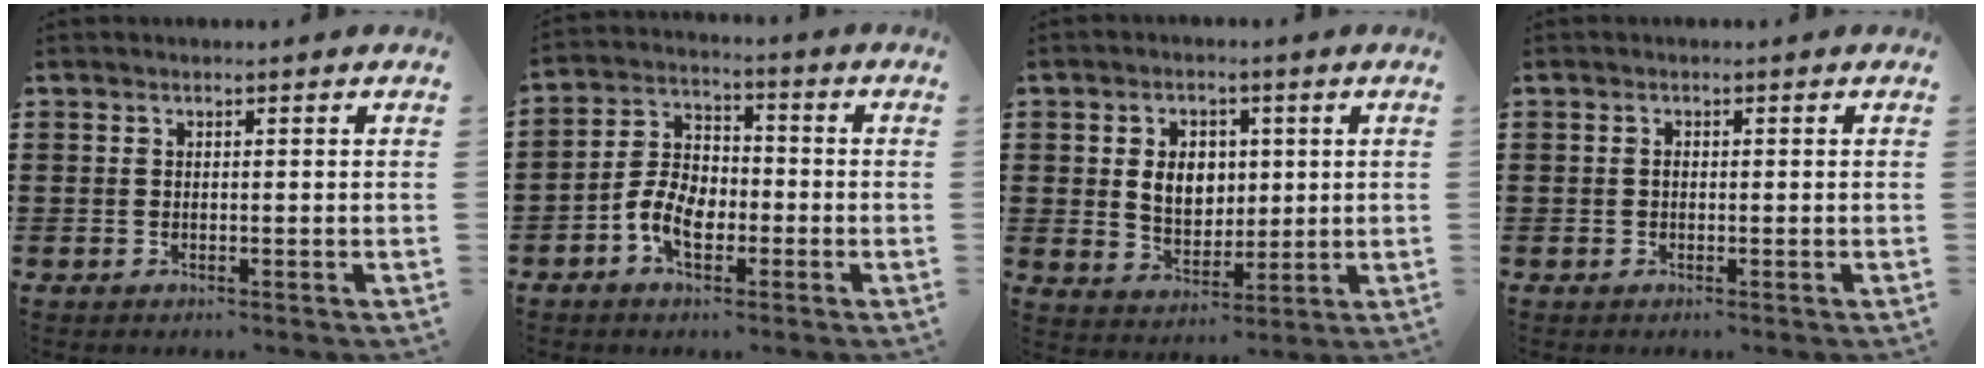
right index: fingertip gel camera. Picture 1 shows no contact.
{"total": 6.9, "force": [-2.8, 4.2, 4.7], "torque": [-0.112, 0.006, -0.058]}
{"total": 6.0, "force": [0.9, 4.6, 3.7], "torque": [-0.071, 0.008, 0.010]}
{"total": 0.6, "force": [-0.2, 0.3, 0.5], "torque": [-0.011, -0.001, -0.003]}